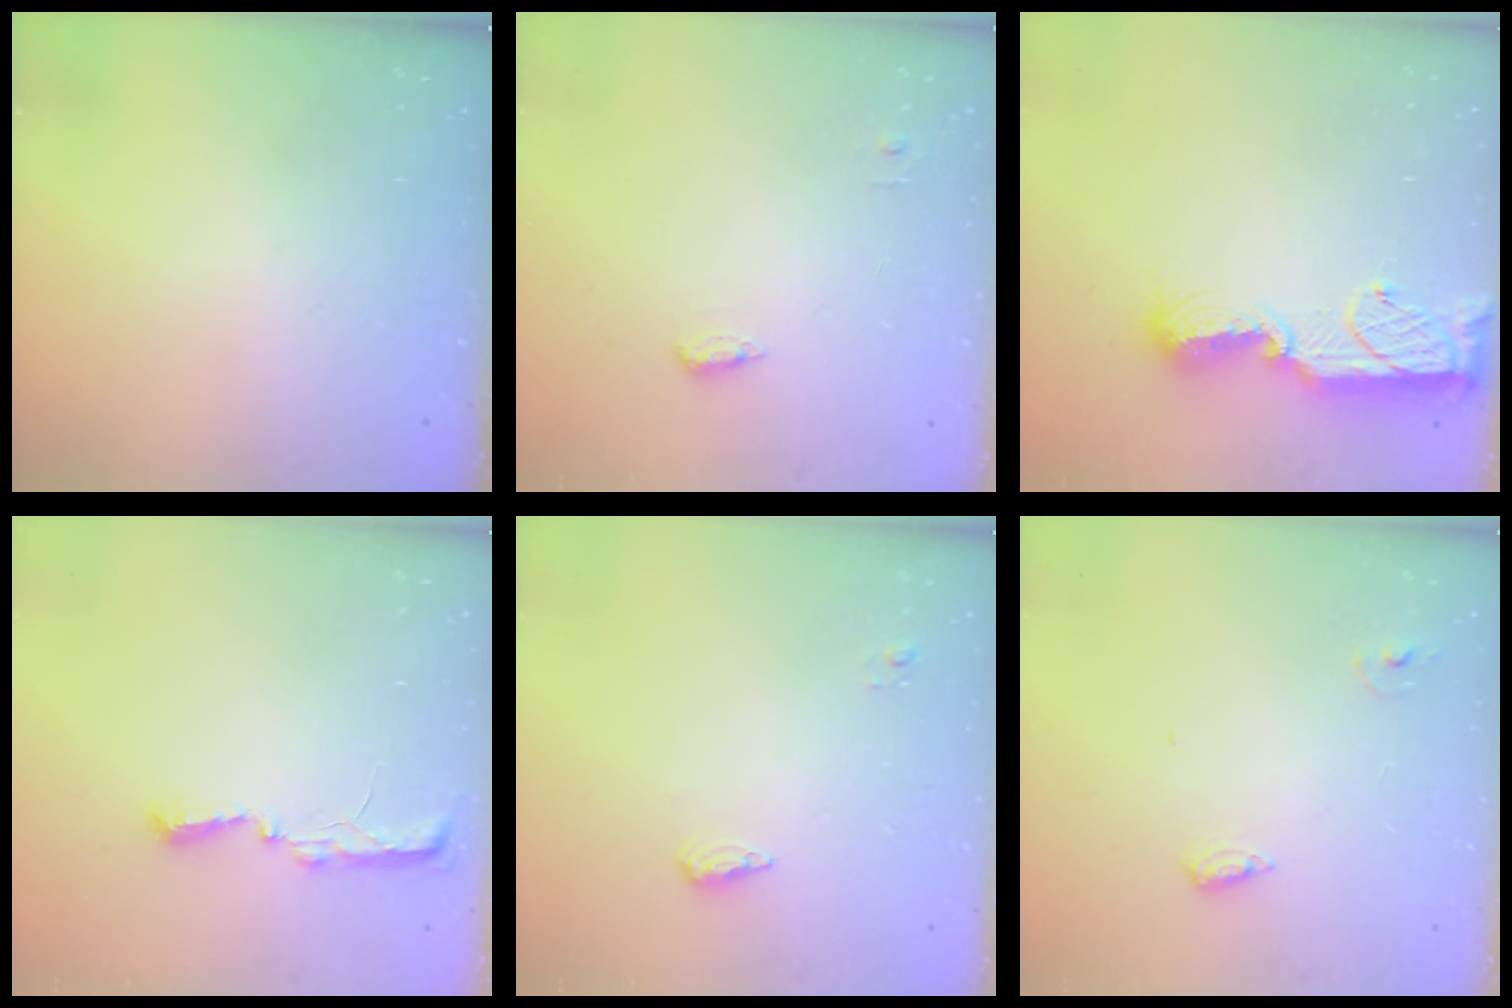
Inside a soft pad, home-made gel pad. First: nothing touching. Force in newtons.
{"total": 4.9, "press": 4.8, "slide": 1.0}
{"total": 11.5, "press": 11.4, "slide": 1.2}
{"total": 5.4, "press": 5.3, "slide": 0.7}
{"total": 5.6, "press": 5.4, "slide": 1.2}
{"total": 6.0, "press": 5.8, "slide": 1.5}